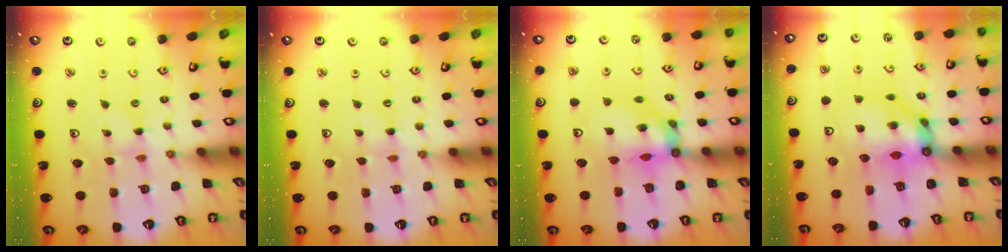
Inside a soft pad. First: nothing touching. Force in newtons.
{"total": 0.0}
{"total": 9.7, "press": 9.4, "slide": 2.5}
{"total": 11.0, "press": 10.9, "slide": 1.6}